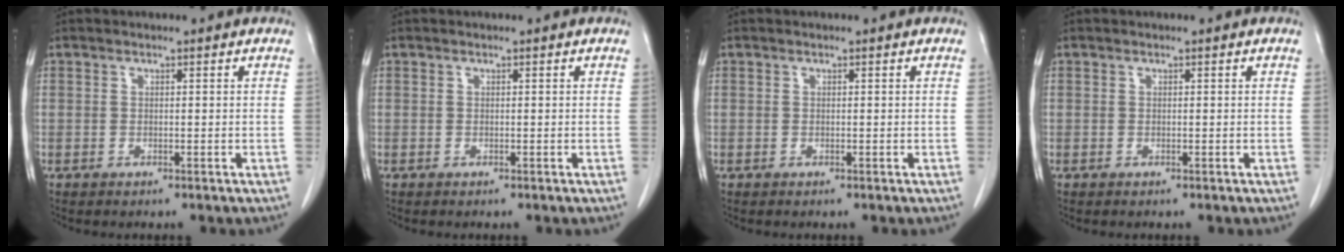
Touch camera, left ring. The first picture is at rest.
{"total": 0.0}
{"total": 0.0}
{"total": 0.0}